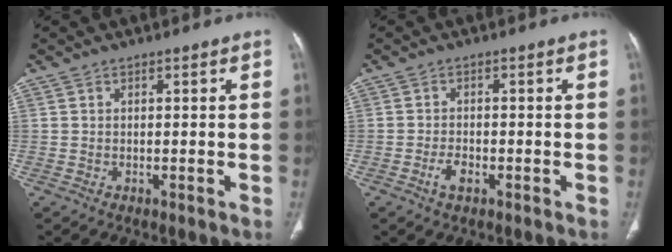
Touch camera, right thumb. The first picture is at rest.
{"total": 2.6, "force": [-1.3, 1.2, 1.8], "torque": [-0.037, 0.006, -0.023]}